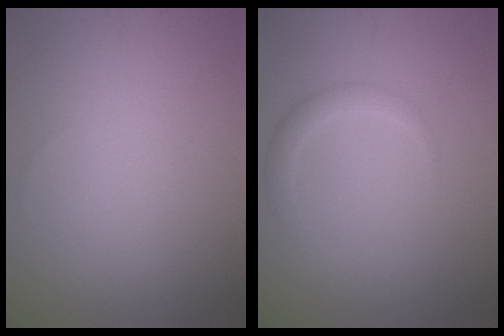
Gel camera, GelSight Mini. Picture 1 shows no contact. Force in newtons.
{"total": 1.9, "press": 1.9, "slide": 0.2}